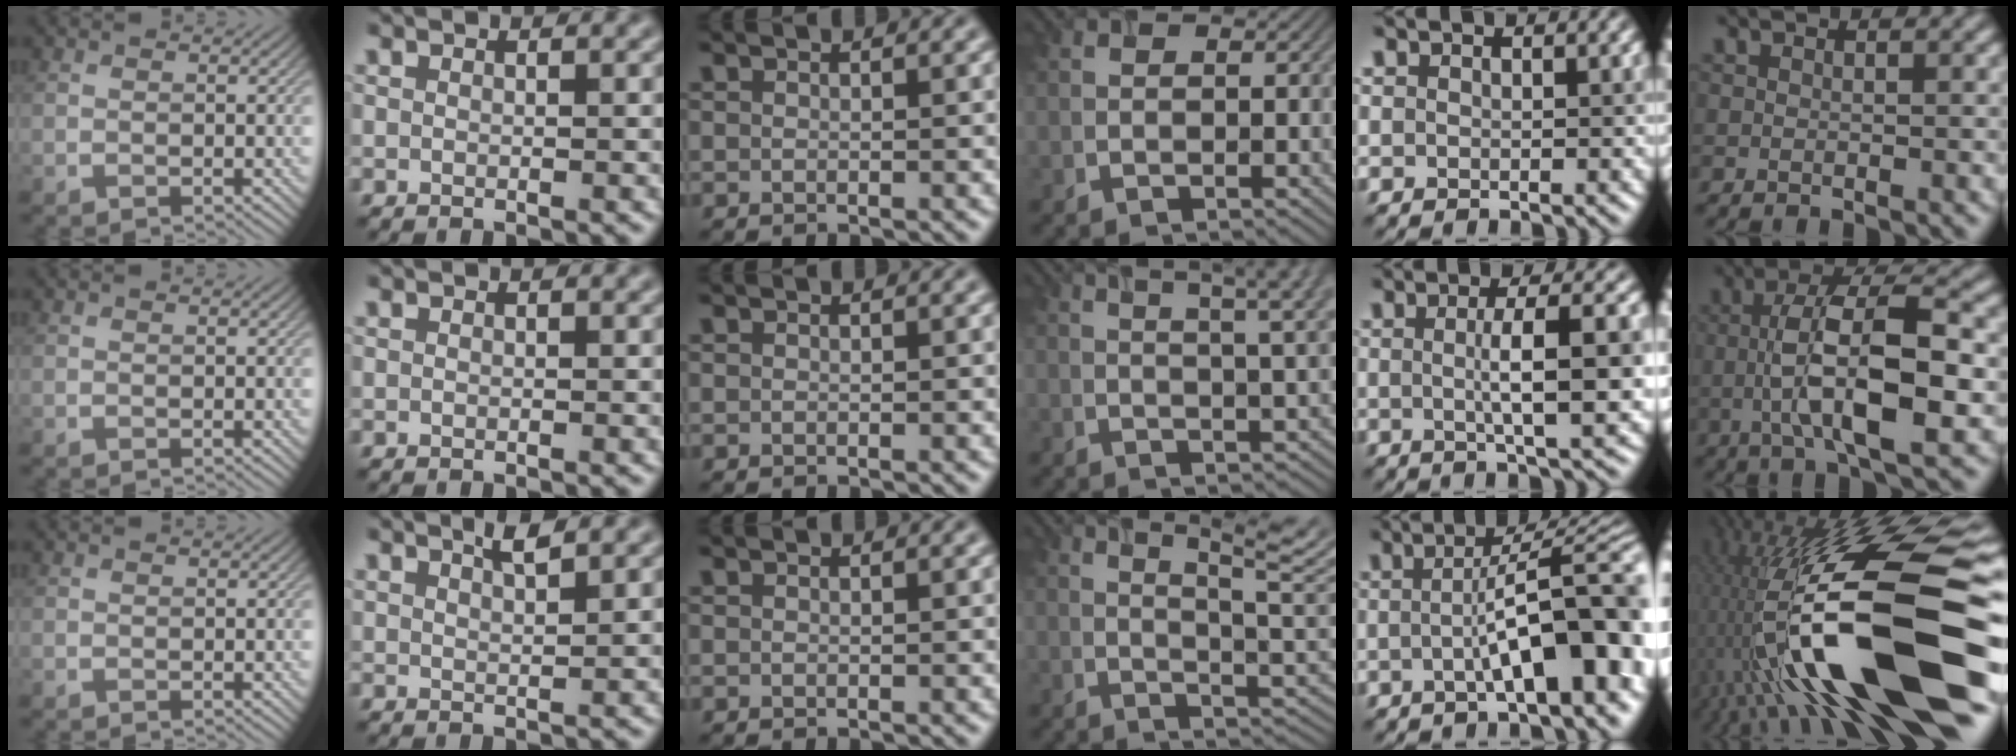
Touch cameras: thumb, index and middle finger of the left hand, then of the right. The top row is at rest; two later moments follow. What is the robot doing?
{"motion": "screw", "object": "timer"}